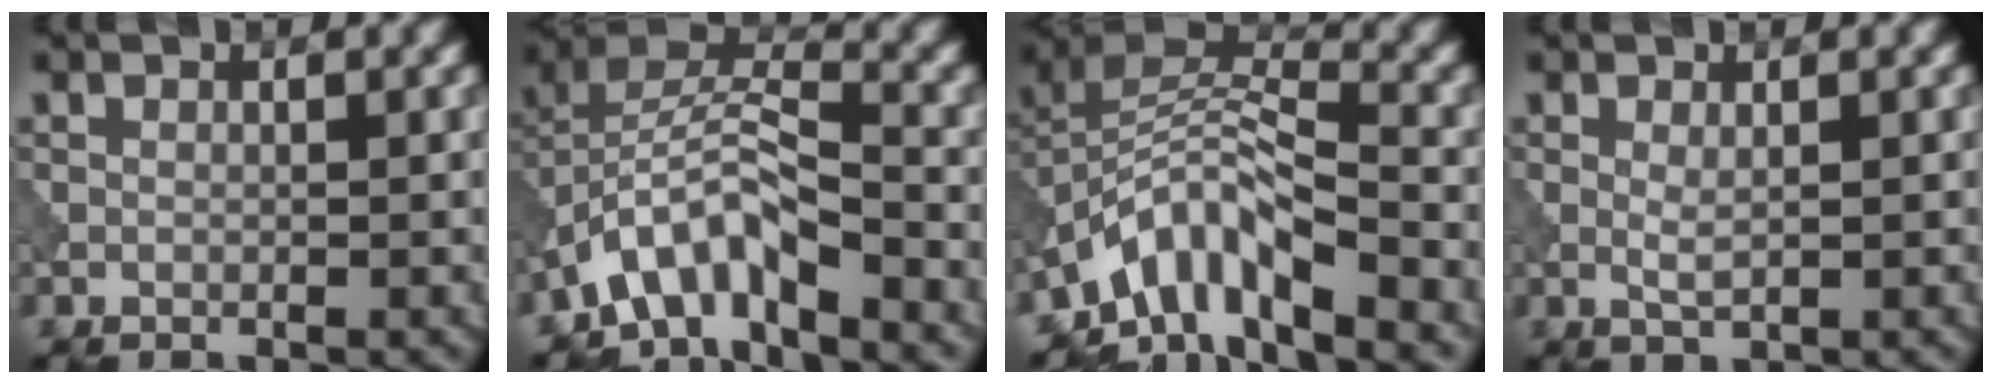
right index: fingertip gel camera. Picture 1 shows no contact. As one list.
[{"total": 6.6, "force": [-4.4, 2.2, 4.4], "torque": [-0.073, 0.010, -0.092]}, {"total": 7.6, "force": [-5.1, 2.5, 5.0], "torque": [-0.075, 0.009, -0.108]}, {"total": 1.2, "force": [0.2, 0.2, 1.1], "torque": [-0.025, -0.001, 0.004]}]